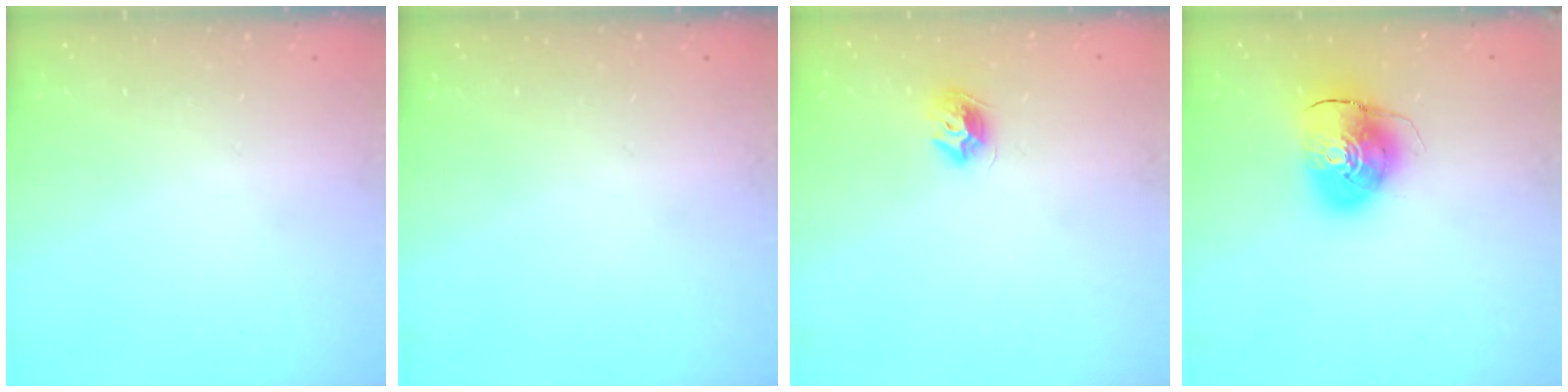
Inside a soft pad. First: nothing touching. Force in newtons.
{"total": 0.0}
{"total": 8.1, "press": 8.1, "slide": 0.1}
{"total": 10.8, "press": 10.6, "slide": 1.8}